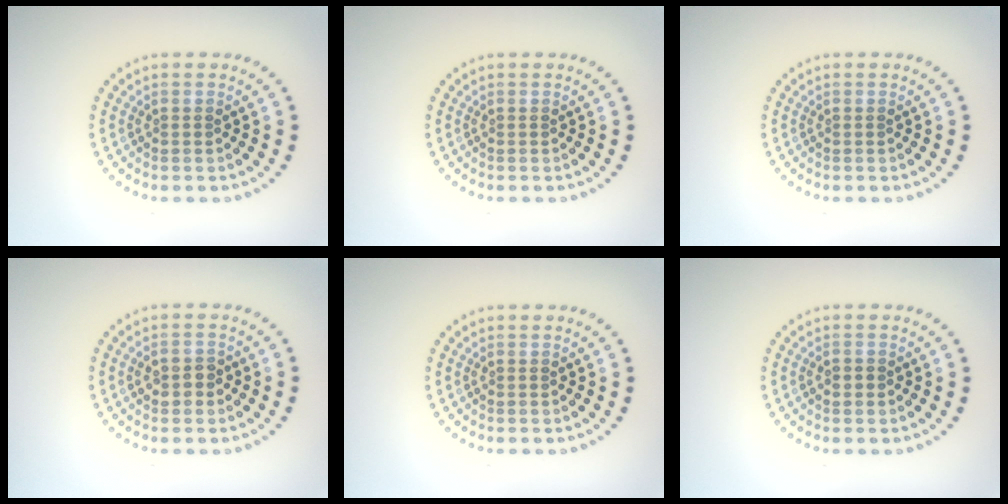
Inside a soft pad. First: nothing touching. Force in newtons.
{"total": 0.0}
{"total": 0.0}
{"total": 1.7, "press": 1.7, "slide": 0.1}
{"total": 0.0}
{"total": 1.3, "press": 1.3, "slide": 0.1}